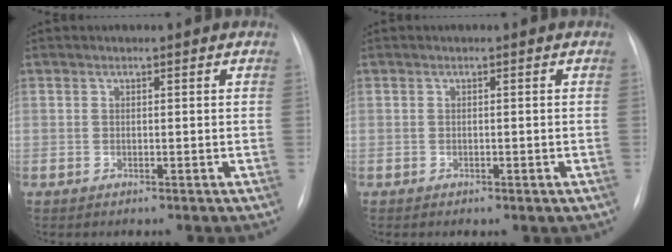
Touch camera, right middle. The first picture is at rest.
{"total": 0.7, "force": [-0.2, 0.4, 0.5], "torque": [-0.007, 0.001, 0.000]}